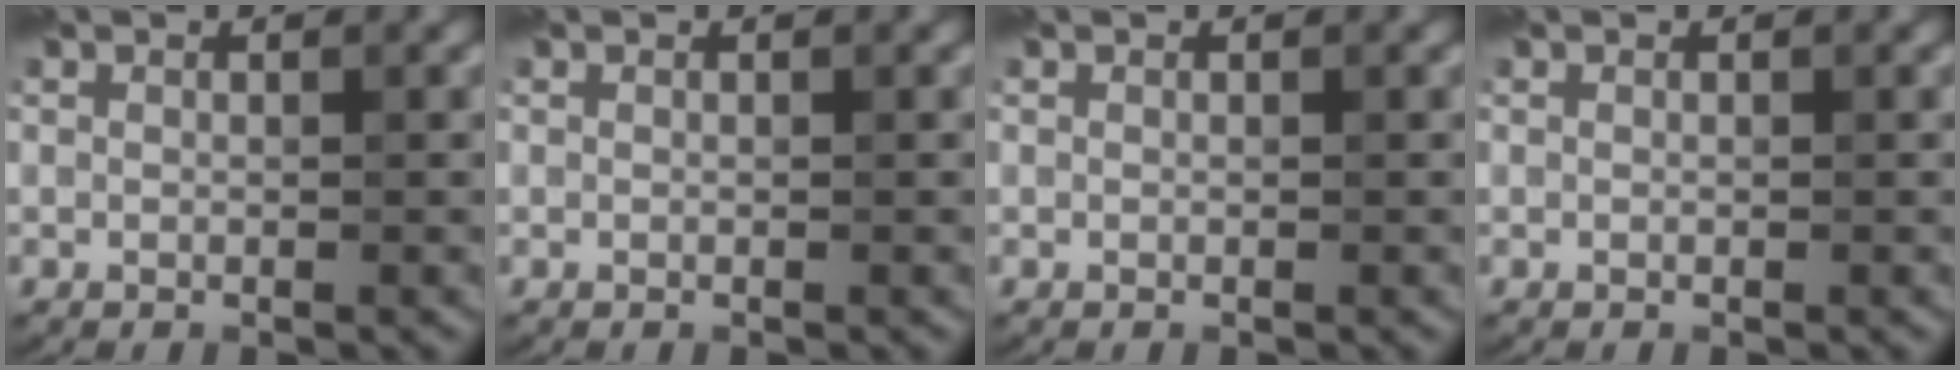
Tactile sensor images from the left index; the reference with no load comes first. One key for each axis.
{"total": 0.0}
{"total": 0.0}
{"total": 0.0}